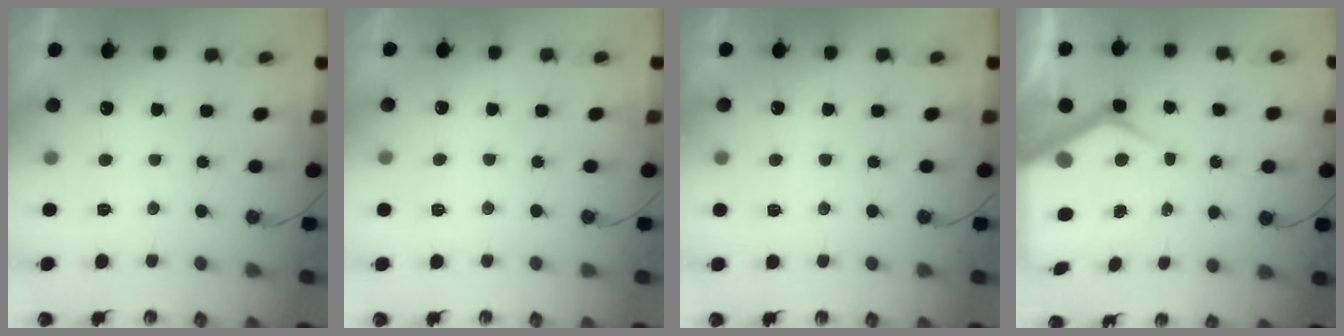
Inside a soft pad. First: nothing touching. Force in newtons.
{"total": 4.1, "press": 4.0, "slide": 0.6}
{"total": 2.8, "press": 2.8, "slide": 0.4}
{"total": 8.6, "press": 8.5, "slide": 0.9}